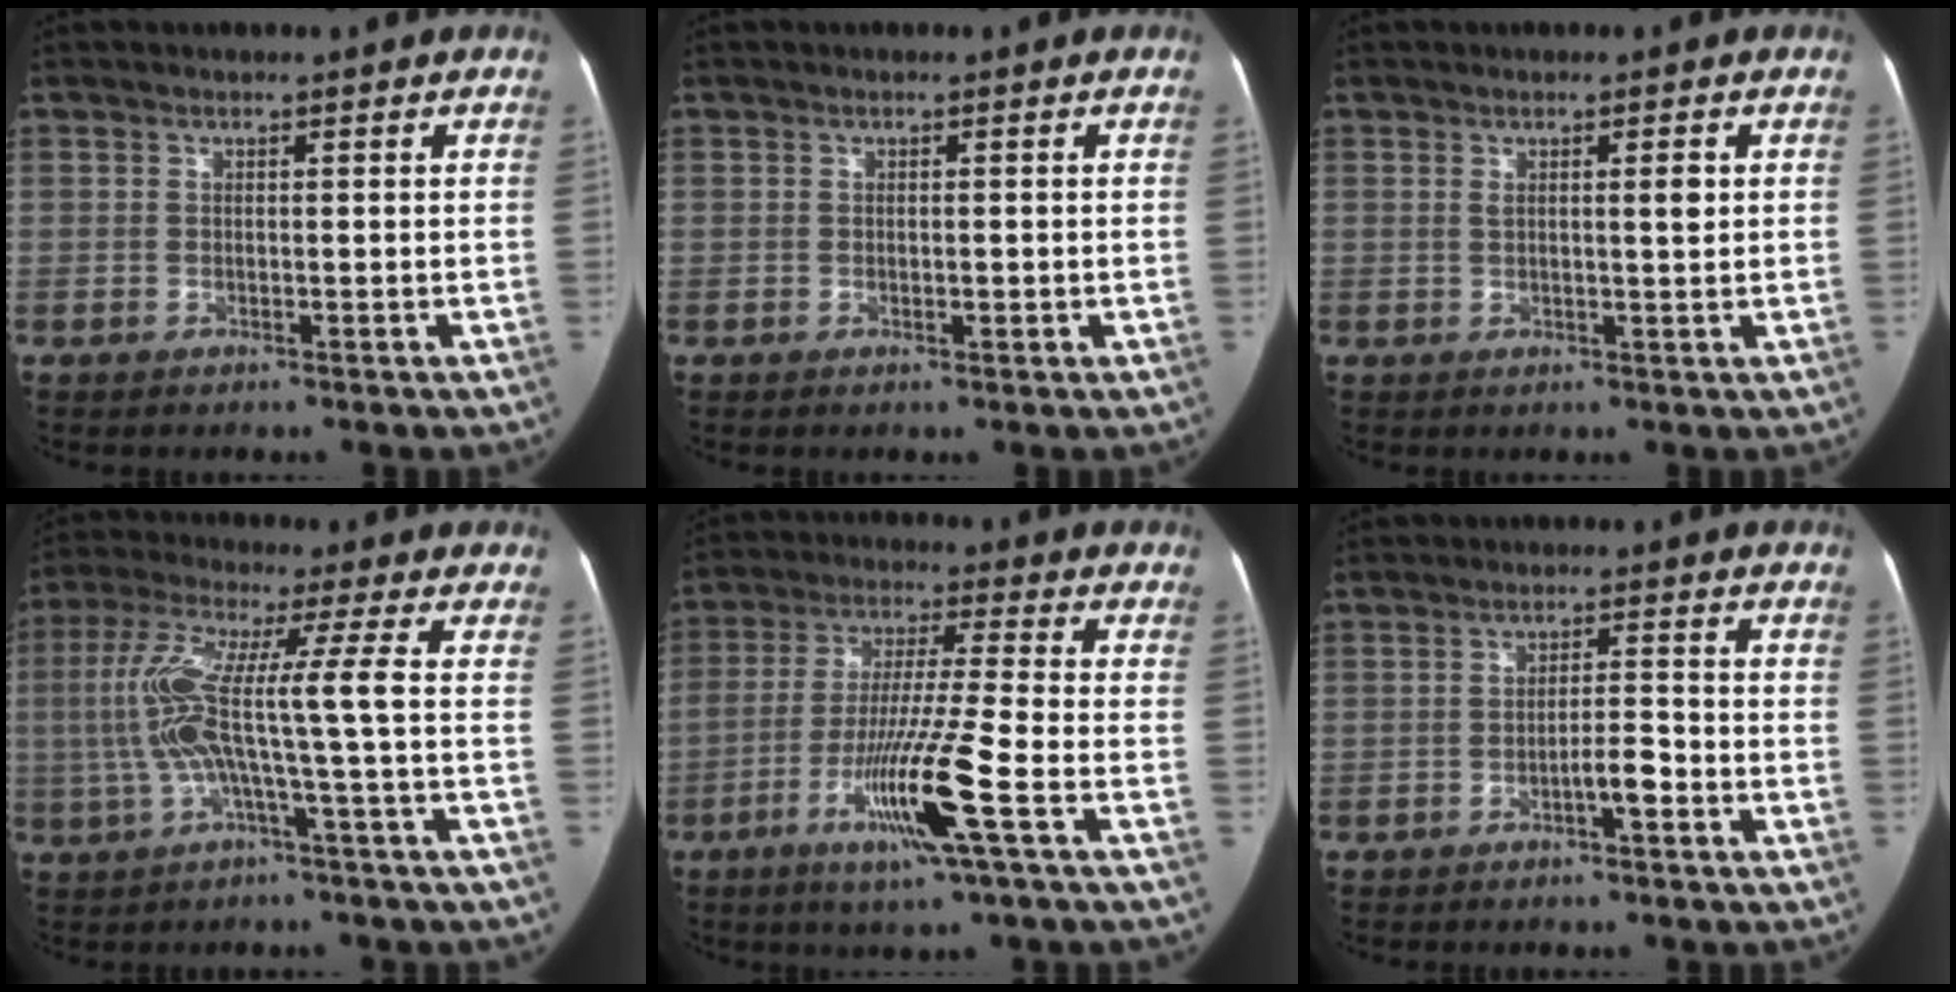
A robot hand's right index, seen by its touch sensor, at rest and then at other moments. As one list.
[{"total": 0.8, "force": [-0.1, 0.5, 0.7], "torque": [-0.007, -0.001, -0.001]}, {"total": 2.7, "force": [0.9, 0.4, 2.5], "torque": [-0.038, 0.001, 0.012]}, {"total": 10.0, "force": [-1.0, -1.2, 9.9], "torque": [-0.212, 0.021, -0.021]}, {"total": 12.4, "force": [-5.3, -1.2, 11.2], "torque": [-0.214, -0.025, -0.104]}, {"total": 3.2, "force": [-1.8, 0.4, 2.6], "torque": [-0.039, 0.006, -0.030]}]